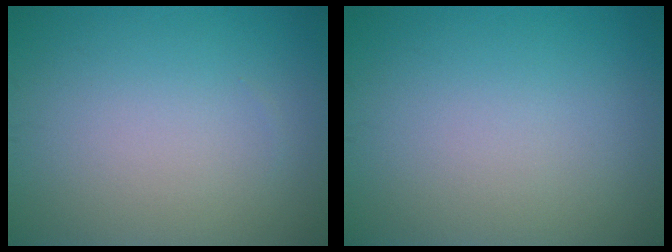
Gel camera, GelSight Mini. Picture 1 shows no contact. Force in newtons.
{"total": 0.0}